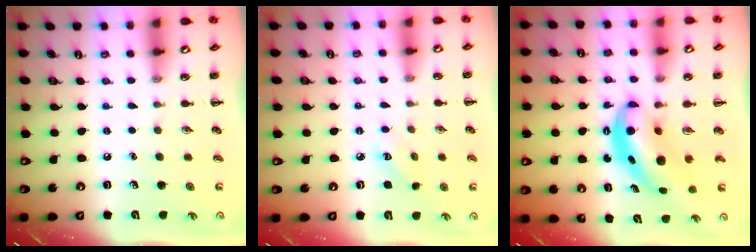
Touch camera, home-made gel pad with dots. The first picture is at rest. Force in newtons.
{"total": 3.3, "press": 3.2, "slide": 0.9}
{"total": 6.3, "press": 6.2, "slide": 1.1}